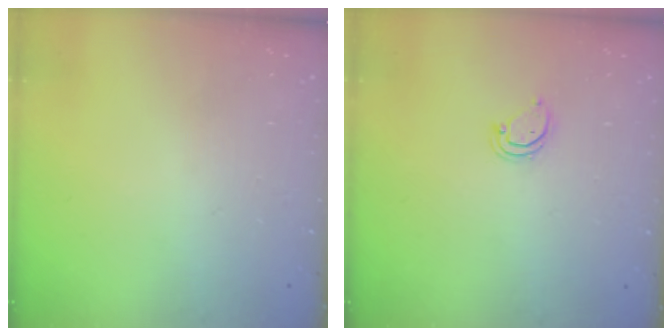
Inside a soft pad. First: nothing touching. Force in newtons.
{"total": 3.6, "press": 3.6, "slide": 0.2}